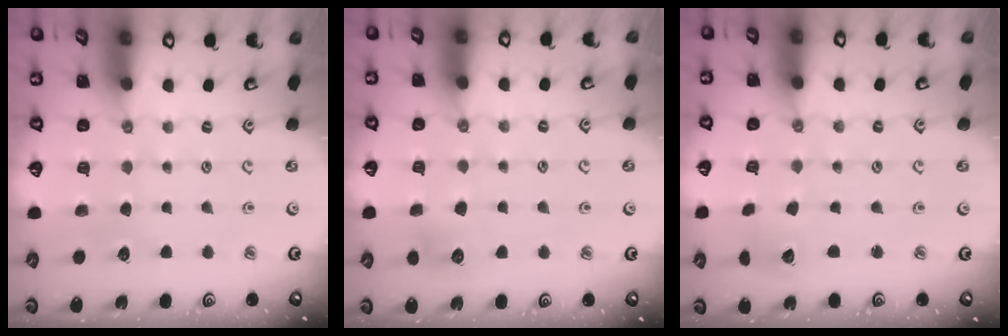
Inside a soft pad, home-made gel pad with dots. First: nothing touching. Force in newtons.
{"total": 6.3, "press": 6.3, "slide": 0.9}
{"total": 2.6, "press": 2.6, "slide": 0.4}